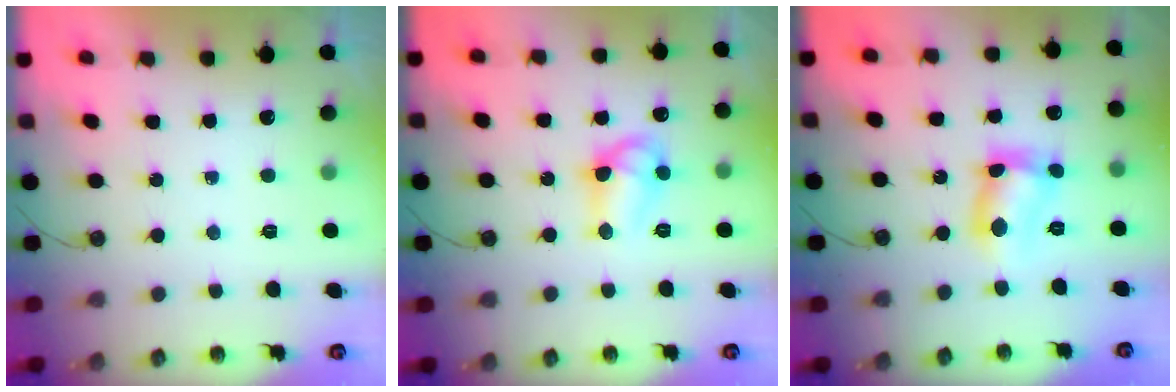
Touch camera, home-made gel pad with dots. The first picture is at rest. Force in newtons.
{"total": 11.1, "press": 11.0, "slide": 0.7}
{"total": 10.7, "press": 10.7, "slide": 0.6}